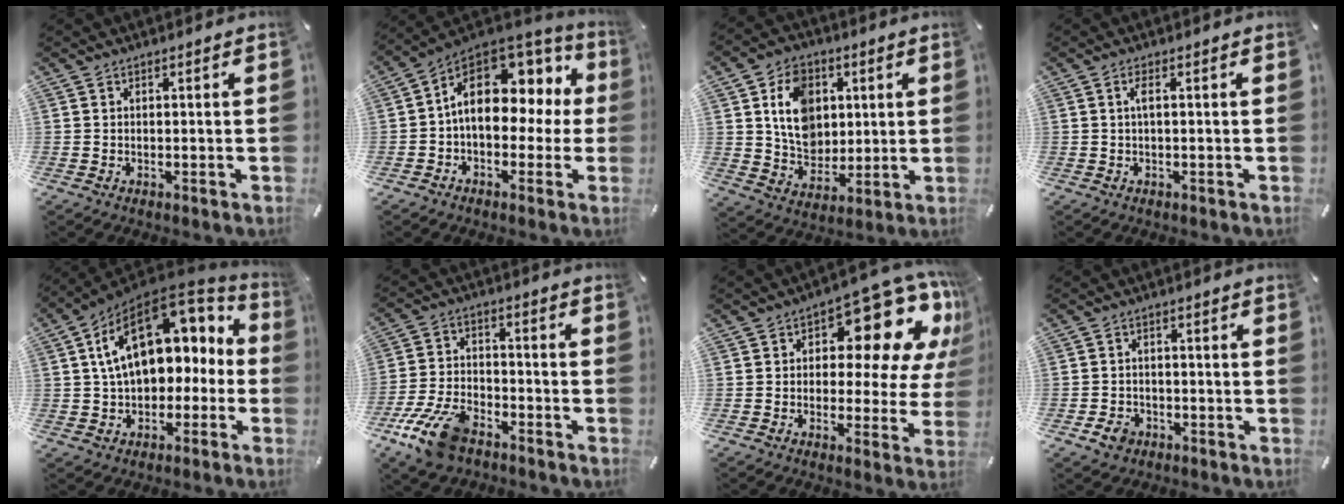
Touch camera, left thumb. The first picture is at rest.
{"total": 15.0, "force": [3.9, 10.2, 10.3], "torque": [-0.153, -0.015, 0.073]}
{"total": 11.9, "force": [3.0, 9.9, 5.9], "torque": [-0.097, 0.012, 0.061]}
{"total": 2.0, "force": [0.1, 0.3, 2.0], "torque": [-0.038, 0.000, 0.001]}
{"total": 19.3, "force": [6.2, 12.4, 13.3], "torque": [-0.241, -0.022, 0.111]}
{"total": 12.4, "force": [-8.0, 6.3, 7.1], "torque": [-0.139, 0.044, -0.148]}
{"total": 15.8, "force": [8.6, 7.8, 10.8], "torque": [-0.133, -0.074, 0.141]}
{"total": 4.1, "force": [-2.0, 3.2, 1.6], "torque": [-0.038, 0.005, -0.040]}